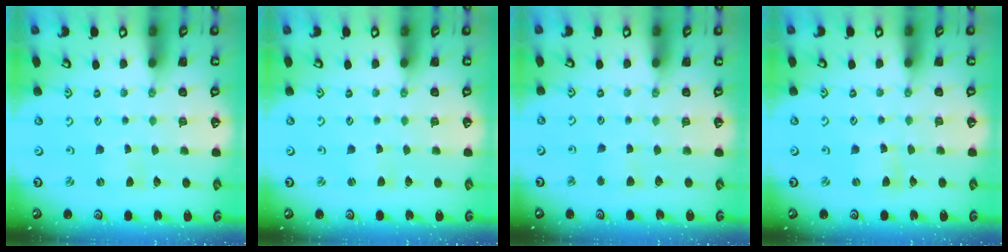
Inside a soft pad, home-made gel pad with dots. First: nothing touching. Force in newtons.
{"total": 2.1, "press": 2.0, "slide": 0.4}
{"total": 3.1, "press": 3.0, "slide": 0.5}
{"total": 2.6, "press": 2.6, "slide": 0.1}